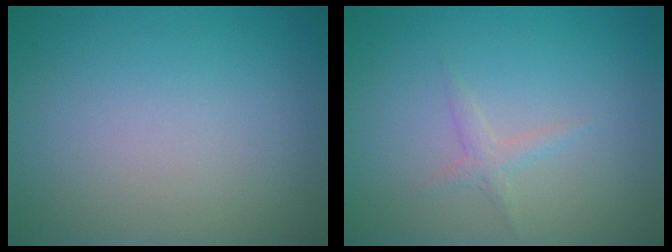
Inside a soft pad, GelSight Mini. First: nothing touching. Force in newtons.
{"total": 1.0, "press": 1.0, "slide": 0.0}